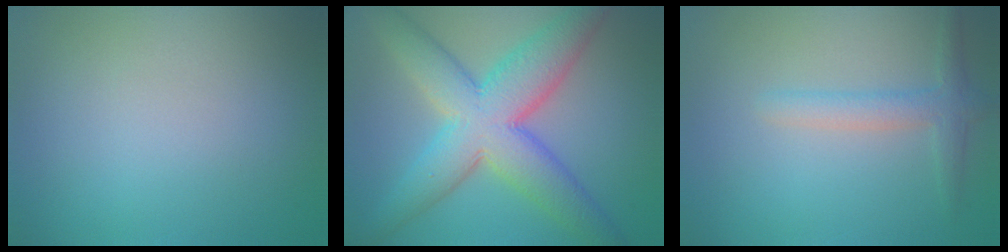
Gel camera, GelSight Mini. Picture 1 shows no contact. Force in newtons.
{"total": 9.1, "press": 9.1, "slide": 0.2}
{"total": 2.4, "press": 2.4, "slide": 0.1}